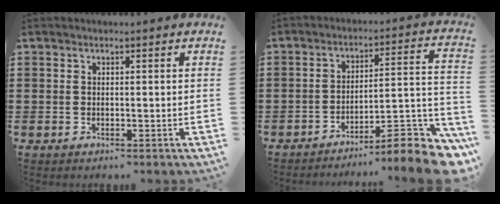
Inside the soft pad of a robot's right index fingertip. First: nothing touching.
{"total": 9.1, "force": [-7.0, 1.1, 5.8], "torque": [-0.073, 0.005, -0.133]}